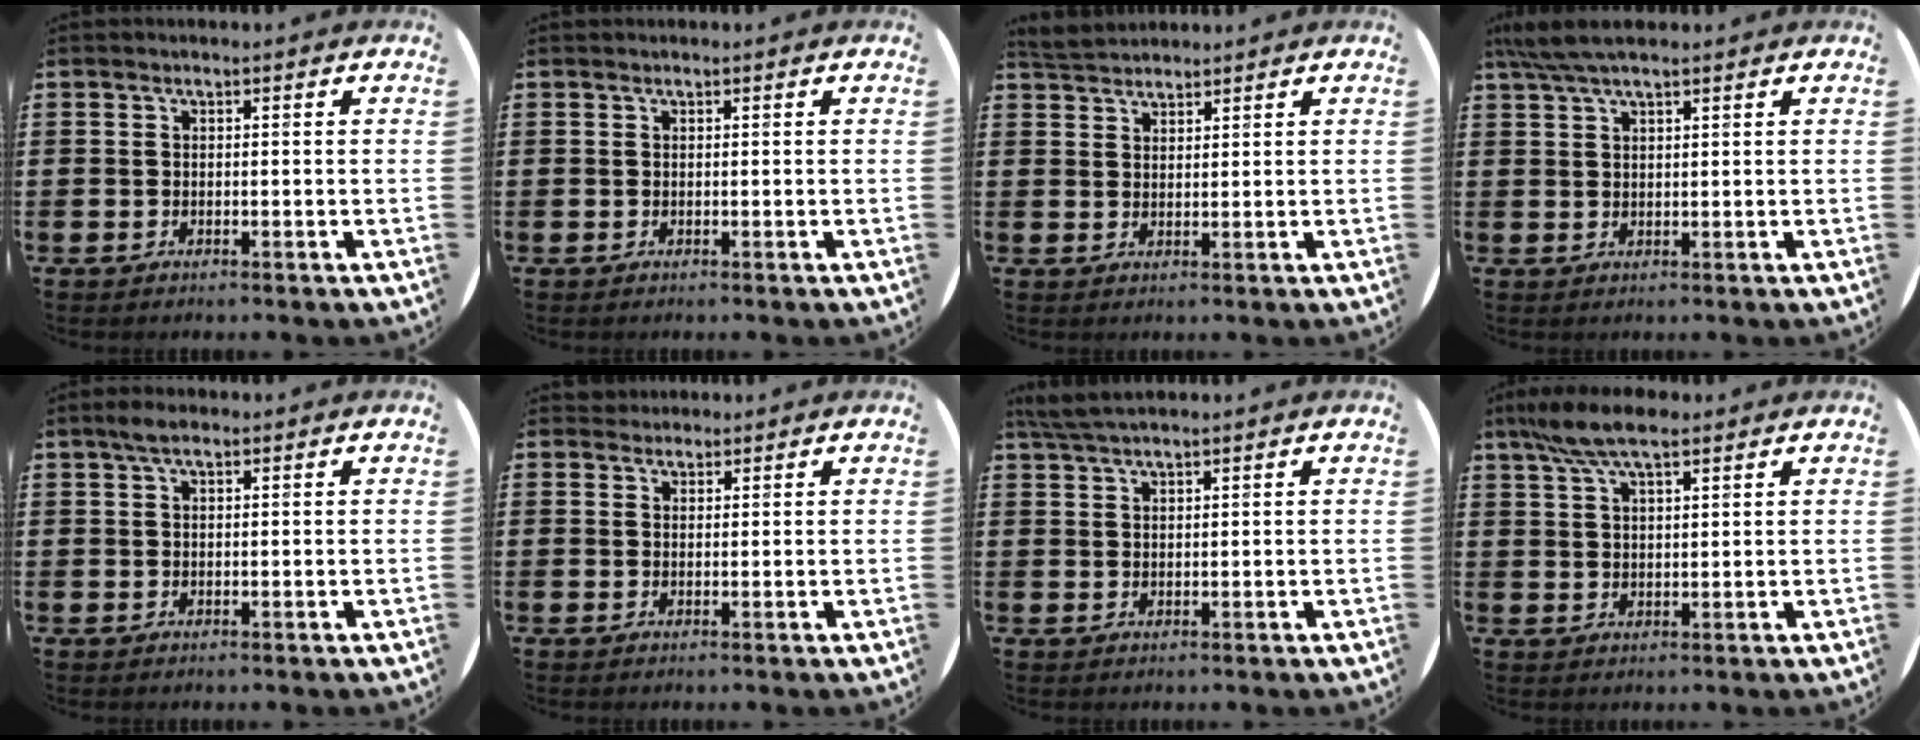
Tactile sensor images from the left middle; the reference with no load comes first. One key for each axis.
{"total": 0.0}
{"total": 3.2, "fx": 3.1, "fy": 0.7, "fz": 0.4, "tx": -0.015, "ty": -0.005, "tz": 0.060}
{"total": 3.9, "fx": 3.1, "fy": 0.7, "fz": 2.3, "tx": -0.051, "ty": 0.002, "tz": 0.057}
{"total": 1.9, "fx": 1.2, "fy": 0.7, "fz": 1.3, "tx": -0.020, "ty": 0.003, "tz": 0.018}
{"total": 1.4, "fx": 1.3, "fy": 0.4, "fz": -0.3, "tx": 0.011, "ty": -0.001, "tz": 0.024}
{"total": 2.9, "fx": 2.6, "fy": 0.3, "fz": 1.4, "tx": -0.033, "ty": 0.003, "tz": 0.048}
{"total": 6.5, "fx": 4.9, "fy": 1.8, "fz": 3.9, "tx": -0.089, "ty": -0.001, "tz": 0.089}